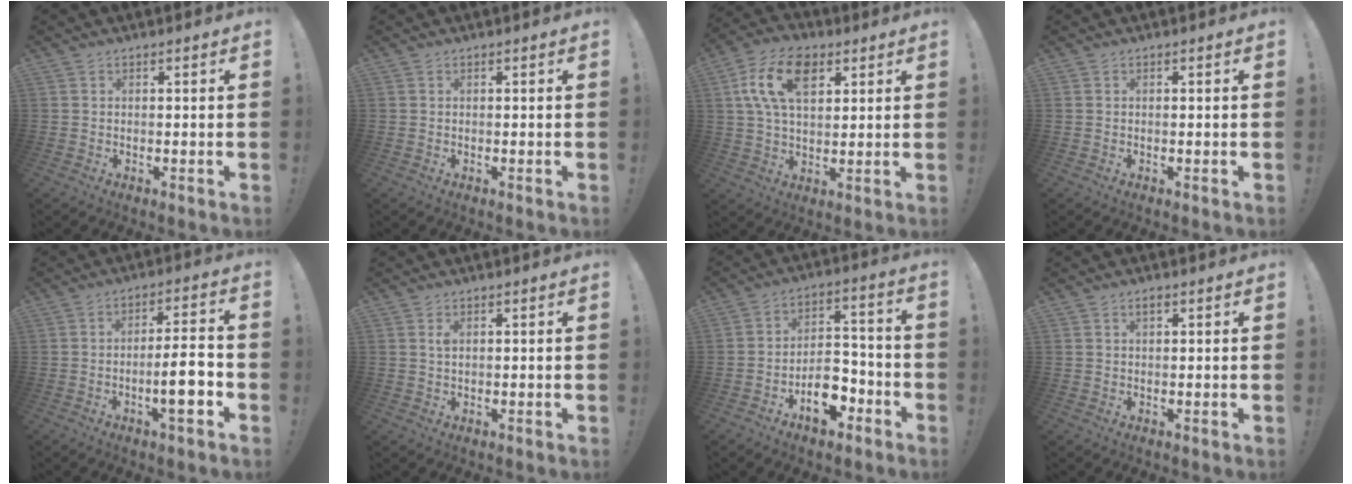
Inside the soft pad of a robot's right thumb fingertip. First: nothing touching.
{"total": 0.0}
{"total": 14.5, "force": [5.8, 8.6, 10.2], "torque": [-0.174, -0.003, 0.108]}
{"total": 0.0}
{"total": 10.5, "force": [-3.7, 1.8, 9.6], "torque": [-0.138, 0.009, -0.065]}
{"total": 1.2, "force": [0.5, 0.5, 1.0], "torque": [-0.018, 0.000, 0.007]}
{"total": 11.4, "force": [-6.3, 7.0, 6.4], "torque": [-0.076, 0.059, -0.107]}
{"total": 1.3, "force": [0.8, 0.6, 0.9], "torque": [-0.013, 0.001, 0.012]}